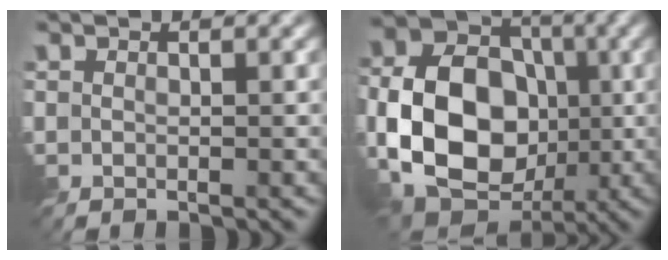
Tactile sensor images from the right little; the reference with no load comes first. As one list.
[{"total": 11.5, "force": [-2.3, 8.5, 7.5], "torque": [-0.137, -0.003, -0.053]}]